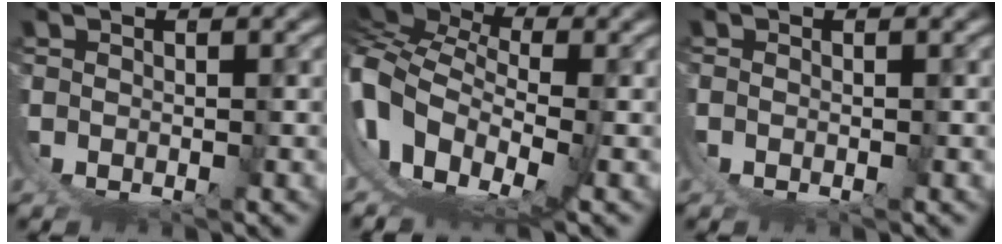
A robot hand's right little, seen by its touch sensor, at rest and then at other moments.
{"total": 13.2, "force": [-0.4, 9.7, 8.9], "torque": [-0.202, -0.045, -0.007]}
{"total": 1.2, "force": [-0.3, -1.2, 0.3], "torque": [-0.001, -0.004, -0.002]}